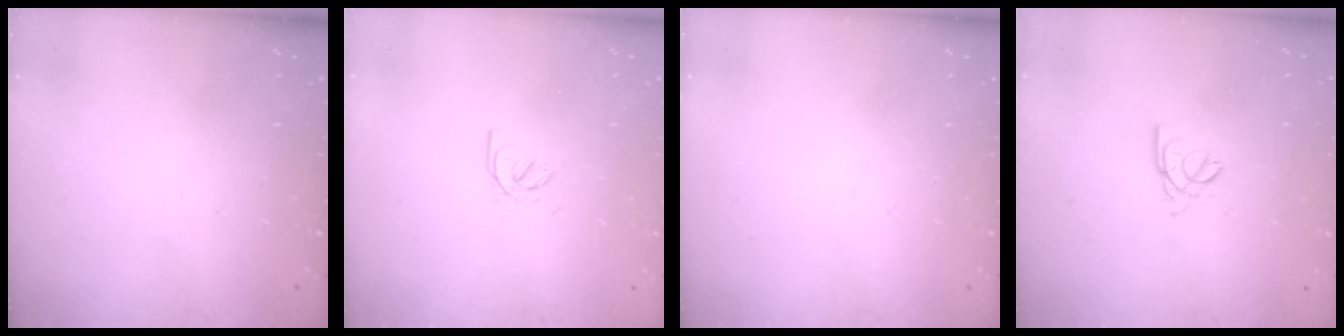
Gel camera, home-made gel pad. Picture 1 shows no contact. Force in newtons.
{"total": 2.0, "press": 2.0, "slide": 0.4}
{"total": 0.0}
{"total": 2.6, "press": 2.5, "slide": 0.5}